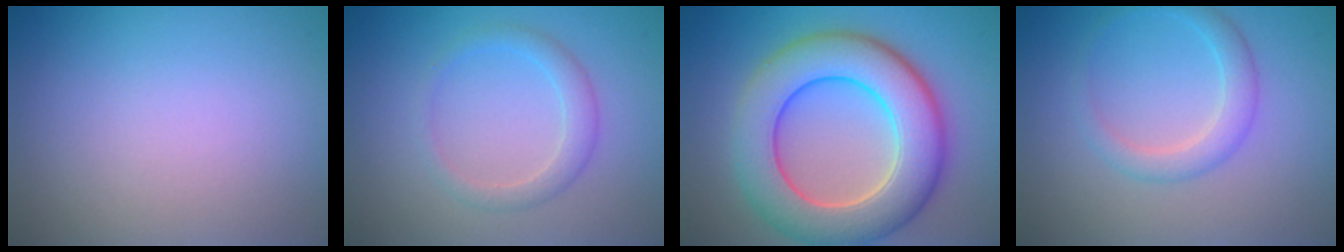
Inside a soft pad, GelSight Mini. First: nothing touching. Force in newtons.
{"total": 2.2, "press": 2.2, "slide": 0.1}
{"total": 10.1, "press": 10.1, "slide": 0.4}
{"total": 2.4, "press": 2.4, "slide": 0.1}